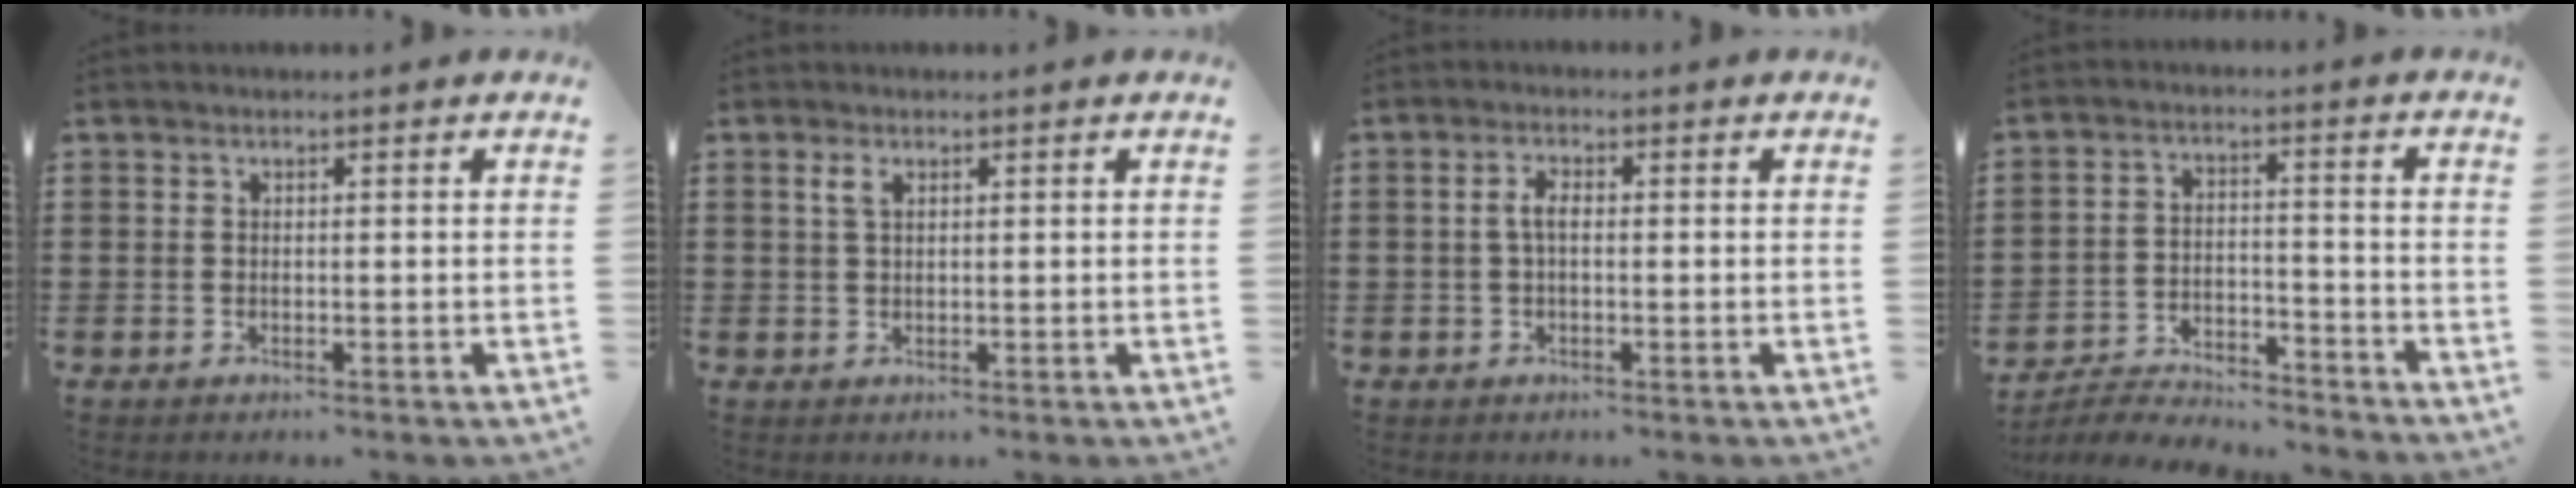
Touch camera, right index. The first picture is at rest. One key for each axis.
{"total": 1.7, "fx": 0.7, "fy": 0.7, "fz": 1.4, "tx": -0.032, "ty": 0.003, "tz": 0.012}
{"total": 2.5, "fx": -0.3, "fy": 0.9, "fz": 2.3, "tx": -0.052, "ty": -0.002, "tz": -0.008}
{"total": 5.3, "fx": -5.2, "fy": 0.4, "fz": 0.8, "tx": -0.029, "ty": 0.001, "tz": -0.108}